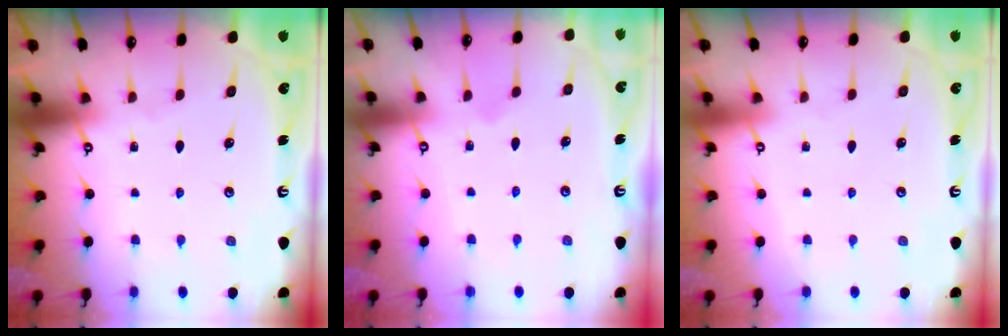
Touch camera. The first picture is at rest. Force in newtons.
{"total": 6.0, "press": 6.0, "slide": 0.3}
{"total": 3.9, "press": 3.9, "slide": 0.1}